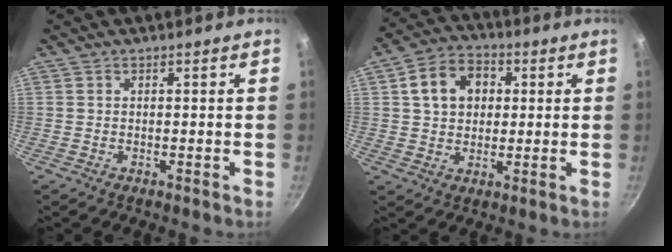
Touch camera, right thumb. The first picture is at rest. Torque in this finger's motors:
{"motor_torque": [-0.01, 0.27, 0.12, 0.07, 0.13]}